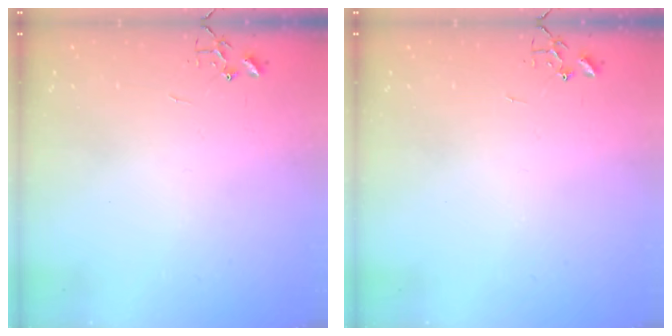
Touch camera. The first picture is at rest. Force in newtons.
{"total": 0.0}